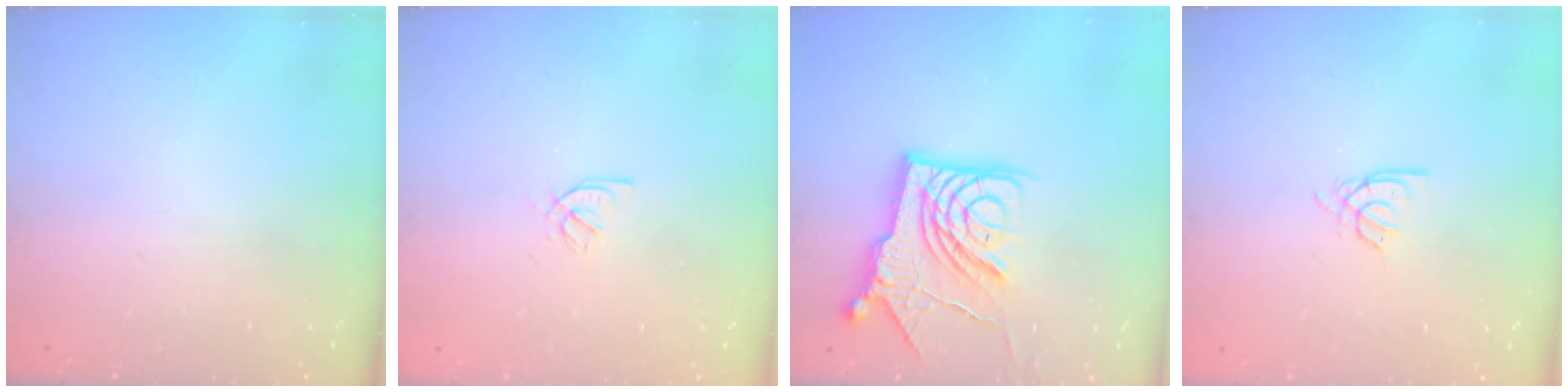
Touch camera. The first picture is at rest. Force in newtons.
{"total": 2.2, "press": 2.1, "slide": 0.6}
{"total": 14.3, "press": 14.2, "slide": 1.7}
{"total": 2.4, "press": 2.4, "slide": 0.4}